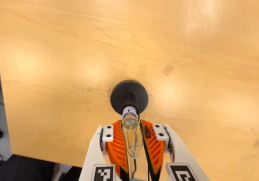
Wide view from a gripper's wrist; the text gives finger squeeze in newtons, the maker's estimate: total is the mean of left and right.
{"total": 21.9, "left": 21.0, "right": 22.9}